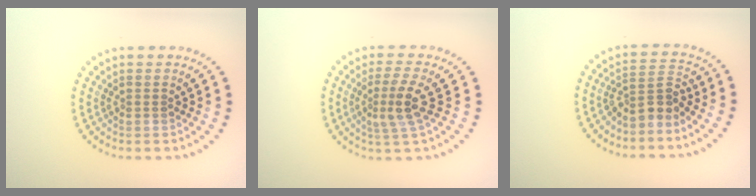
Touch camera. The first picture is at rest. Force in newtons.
{"total": 3.2, "press": 2.7, "slide": 1.7}
{"total": 2.8, "press": 2.1, "slide": 1.9}